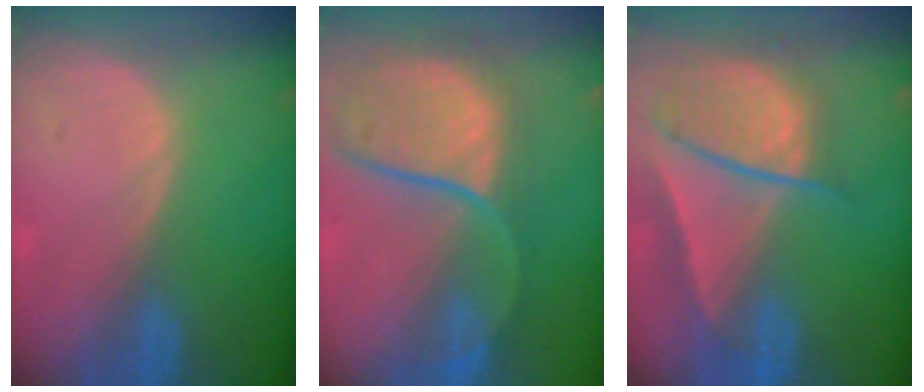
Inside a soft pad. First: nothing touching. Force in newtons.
{"total": 11.7, "press": 9.8, "slide": 6.4}
{"total": 9.5, "press": 8.1, "slide": 5.0}